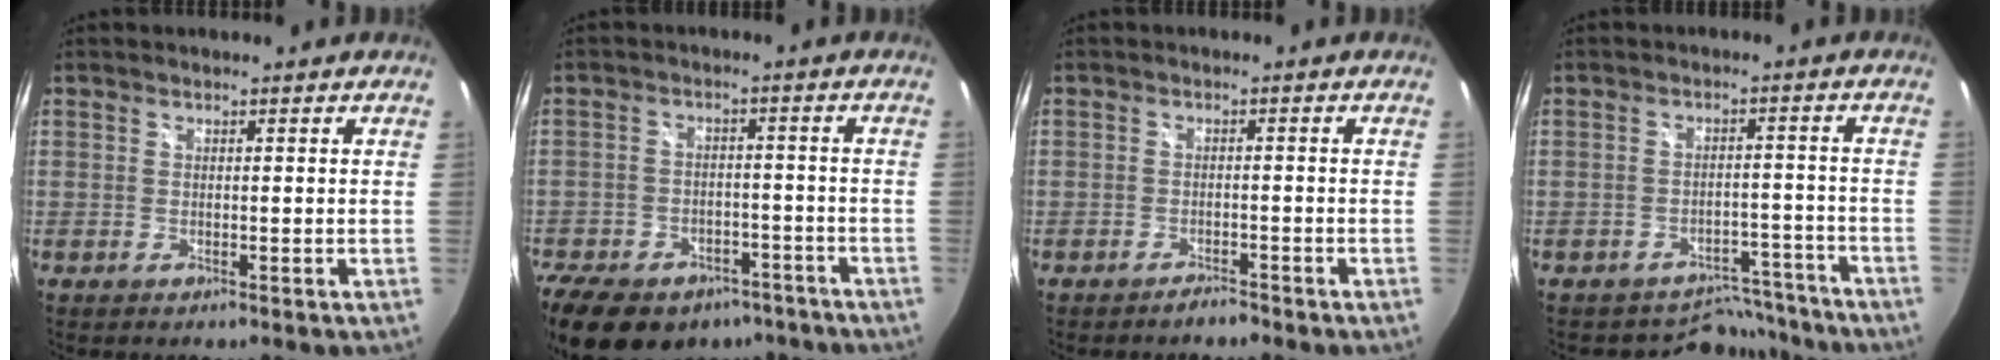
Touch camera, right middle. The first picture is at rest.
{"total": 20.6, "force": [-14.4, 11.6, 9.1], "torque": [-0.224, -0.002, -0.199]}
{"total": 1.7, "force": [-1.7, 0.4, 0.2], "torque": [-0.009, 0.002, -0.026]}
{"total": 7.4, "force": [-6.8, 3.0, -0.7], "torque": [0.017, 0.028, -0.089]}